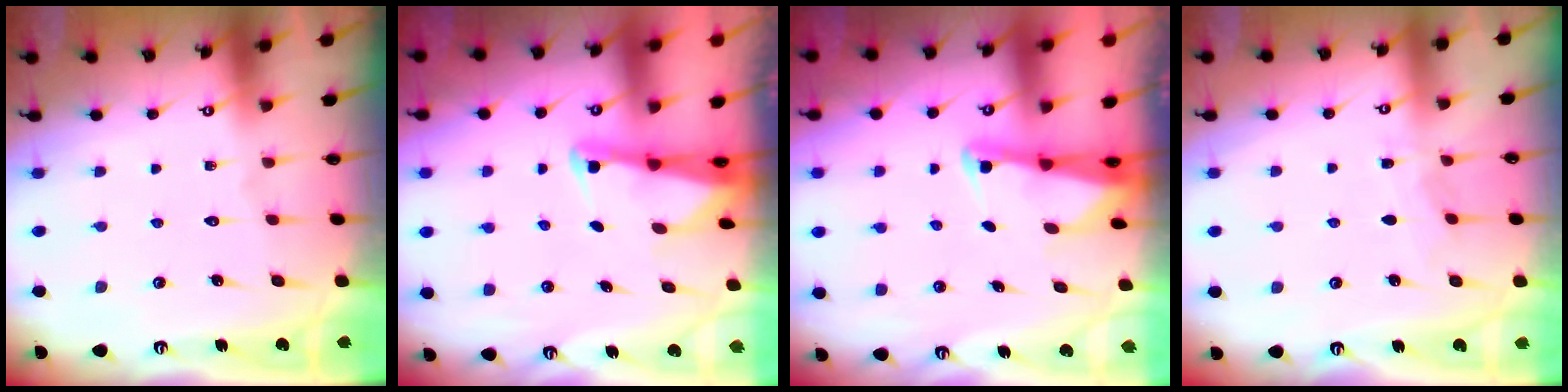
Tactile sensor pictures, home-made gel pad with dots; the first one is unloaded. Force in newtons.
{"total": 2.4, "press": 2.4, "slide": 0.3}
{"total": 2.4, "press": 2.4, "slide": 0.3}
{"total": 4.6, "press": 4.6, "slide": 0.5}